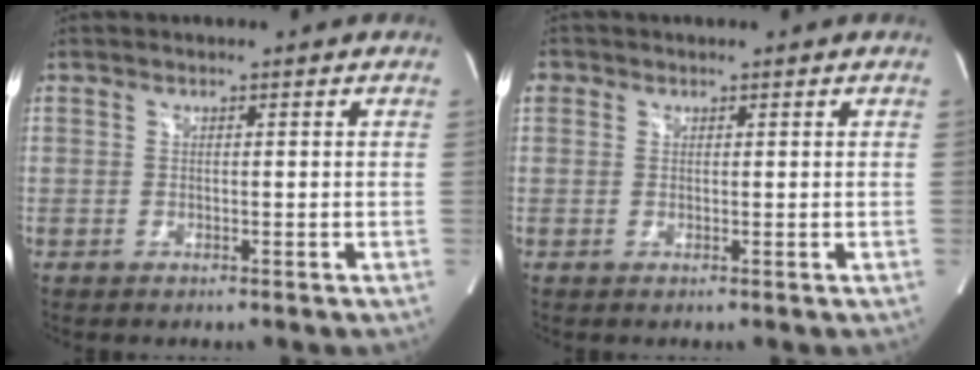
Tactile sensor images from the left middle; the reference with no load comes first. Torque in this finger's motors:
{"motor_torque": [0.52, -0.22, 0.18, 0.05]}